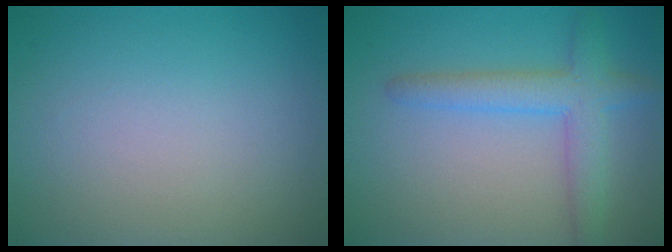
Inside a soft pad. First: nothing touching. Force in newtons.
{"total": 3.9, "press": 3.9, "slide": 0.2}